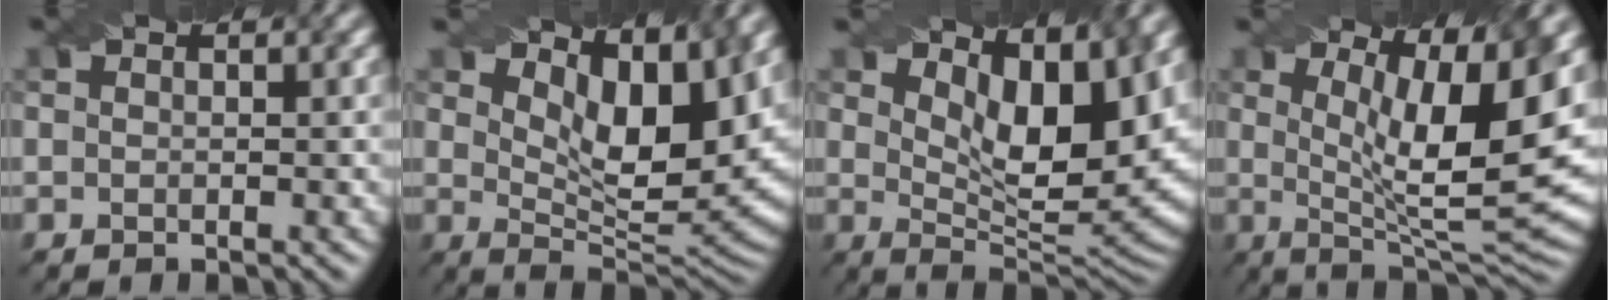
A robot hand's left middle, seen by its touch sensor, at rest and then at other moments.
{"total": 9.2, "force": [4.7, 3.5, 7.1], "torque": [-0.119, -0.006, 0.082]}
{"total": 9.4, "force": [4.2, 3.6, 7.6], "torque": [-0.123, -0.005, 0.073]}
{"total": 11.7, "force": [3.3, 3.2, 10.8], "torque": [-0.155, -0.010, 0.056]}